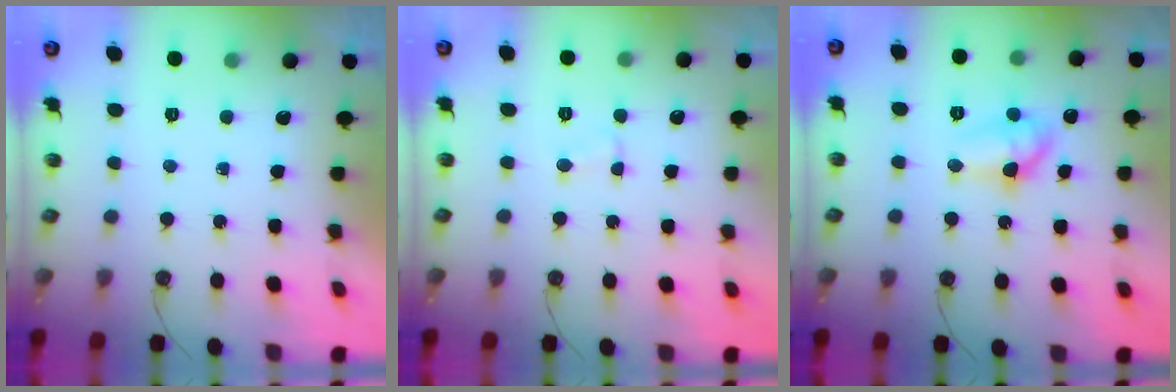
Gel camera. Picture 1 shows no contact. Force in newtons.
{"total": 2.3, "press": 2.3, "slide": 0.2}
{"total": 9.2, "press": 9.2, "slide": 0.8}